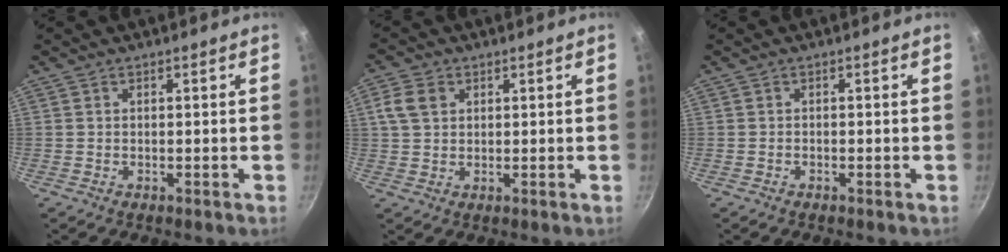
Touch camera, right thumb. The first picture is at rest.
{"total": 4.2, "force": [1.6, 3.1, 2.3], "torque": [-0.035, 0.001, 0.031]}
{"total": 1.0, "force": [-0.4, -0.7, -0.6], "torque": [0.004, 0.002, -0.005]}